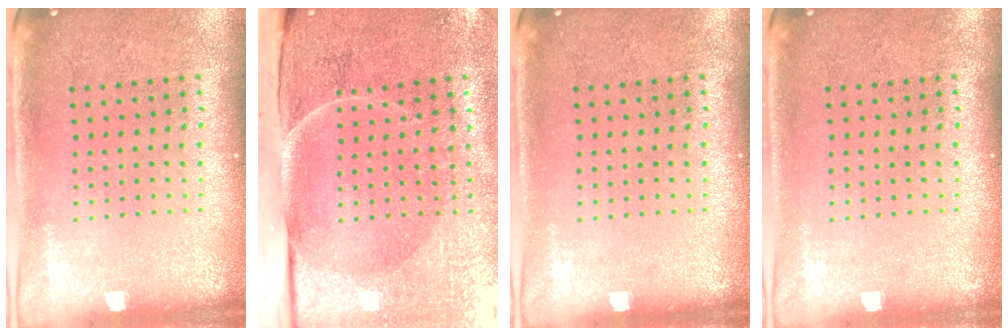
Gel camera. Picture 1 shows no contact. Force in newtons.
{"total": 4.9, "press": 3.9, "slide": 3.0}
{"total": 0.0}
{"total": 0.0}